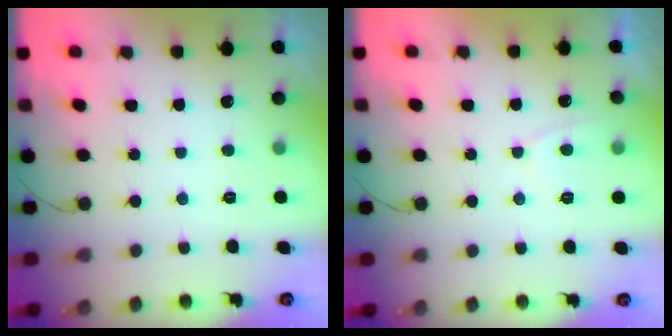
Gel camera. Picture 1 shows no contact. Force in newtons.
{"total": 2.0, "press": 1.9, "slide": 0.6}